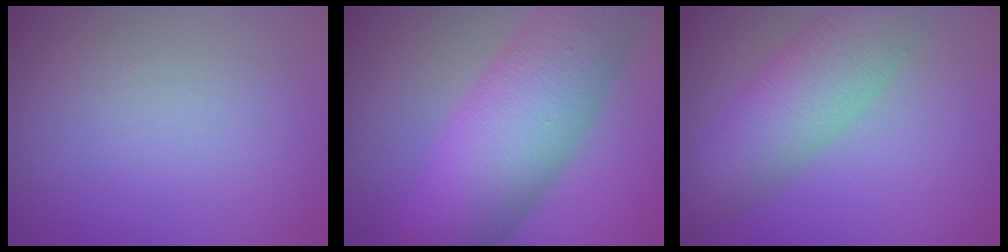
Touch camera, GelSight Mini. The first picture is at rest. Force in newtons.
{"total": 11.3, "press": 11.3, "slide": 0.4}
{"total": 6.5, "press": 6.5, "slide": 0.2}